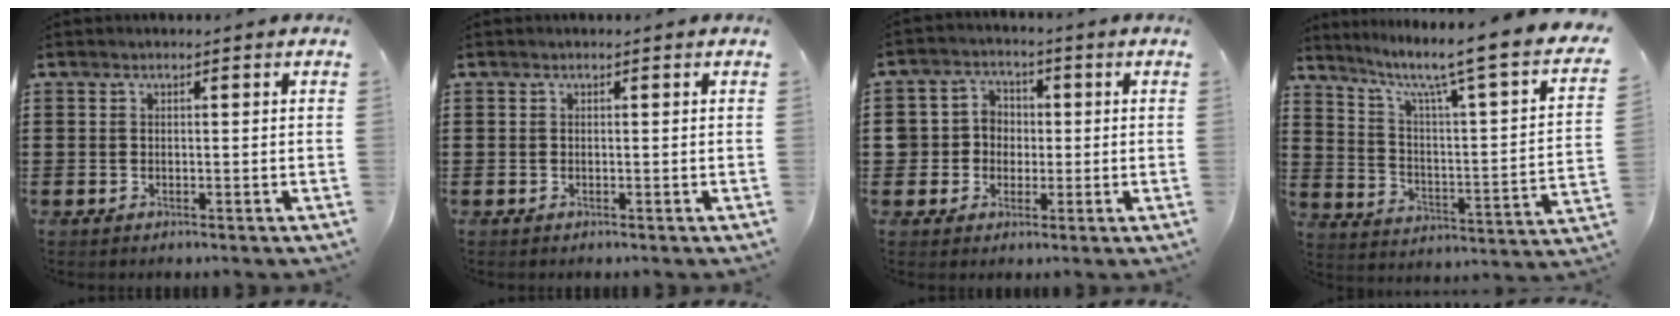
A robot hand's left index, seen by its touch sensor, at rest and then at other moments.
{"total": 0.0}
{"total": 4.8, "force": [-0.1, 4.7, 1.0], "torque": [-0.041, 0.015, -0.005]}
{"total": 6.7, "force": [4.9, -0.2, 4.6], "torque": [-0.102, -0.052, 0.064]}